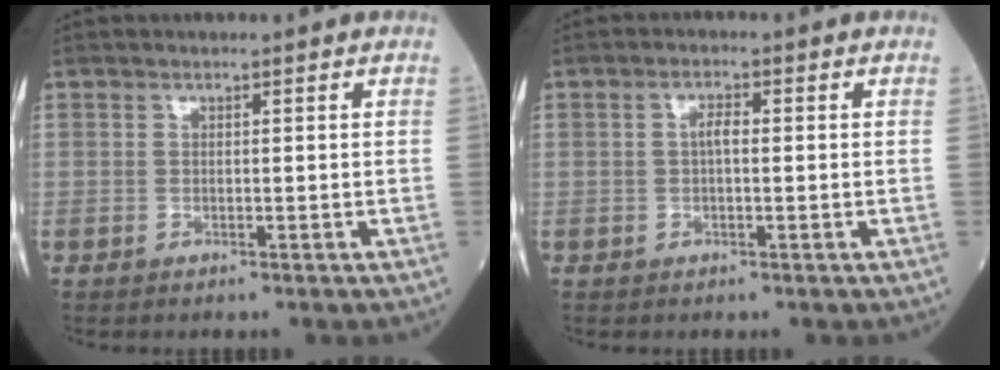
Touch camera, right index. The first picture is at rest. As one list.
[{"total": 2.0, "force": [0.1, 0.7, 1.8], "torque": [-0.034, 0.006, 0.000]}]